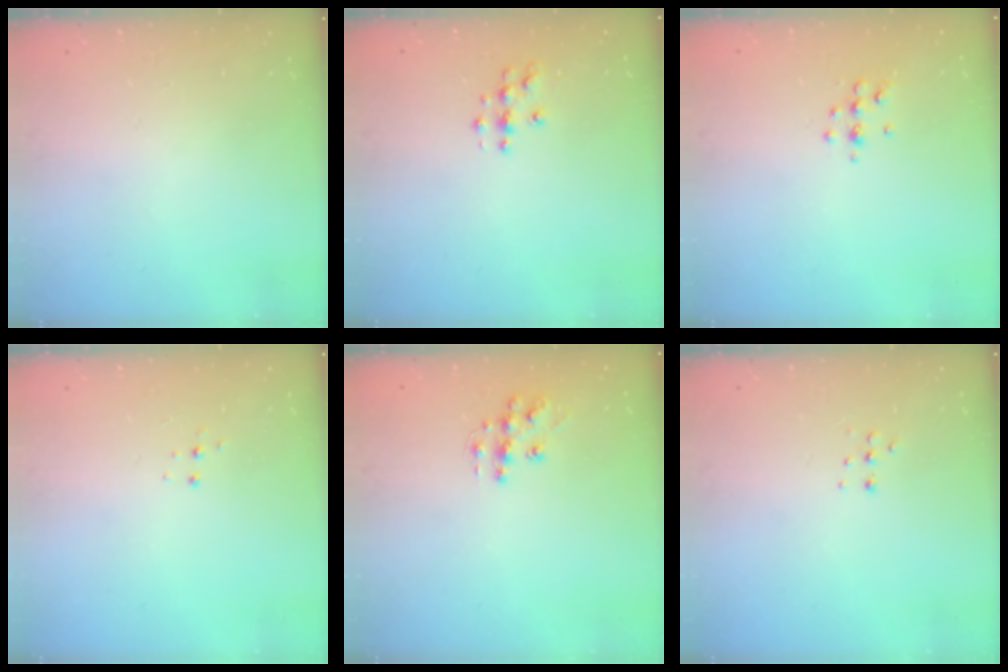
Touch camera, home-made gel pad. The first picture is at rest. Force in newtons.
{"total": 4.5, "press": 4.4, "slide": 0.4}
{"total": 5.0, "press": 4.8, "slide": 1.4}
{"total": 4.2, "press": 4.2, "slide": 0.5}
{"total": 9.8, "press": 9.8, "slide": 0.6}
{"total": 3.8, "press": 3.7, "slide": 0.9}